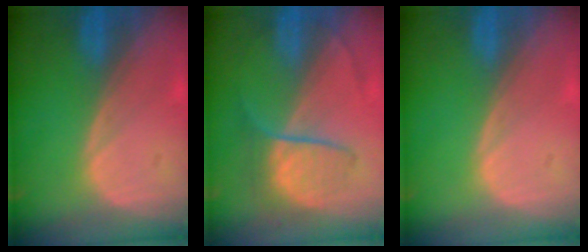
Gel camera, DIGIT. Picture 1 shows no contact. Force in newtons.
{"total": 6.3, "press": 6.3, "slide": 0.7}
{"total": 0.0}